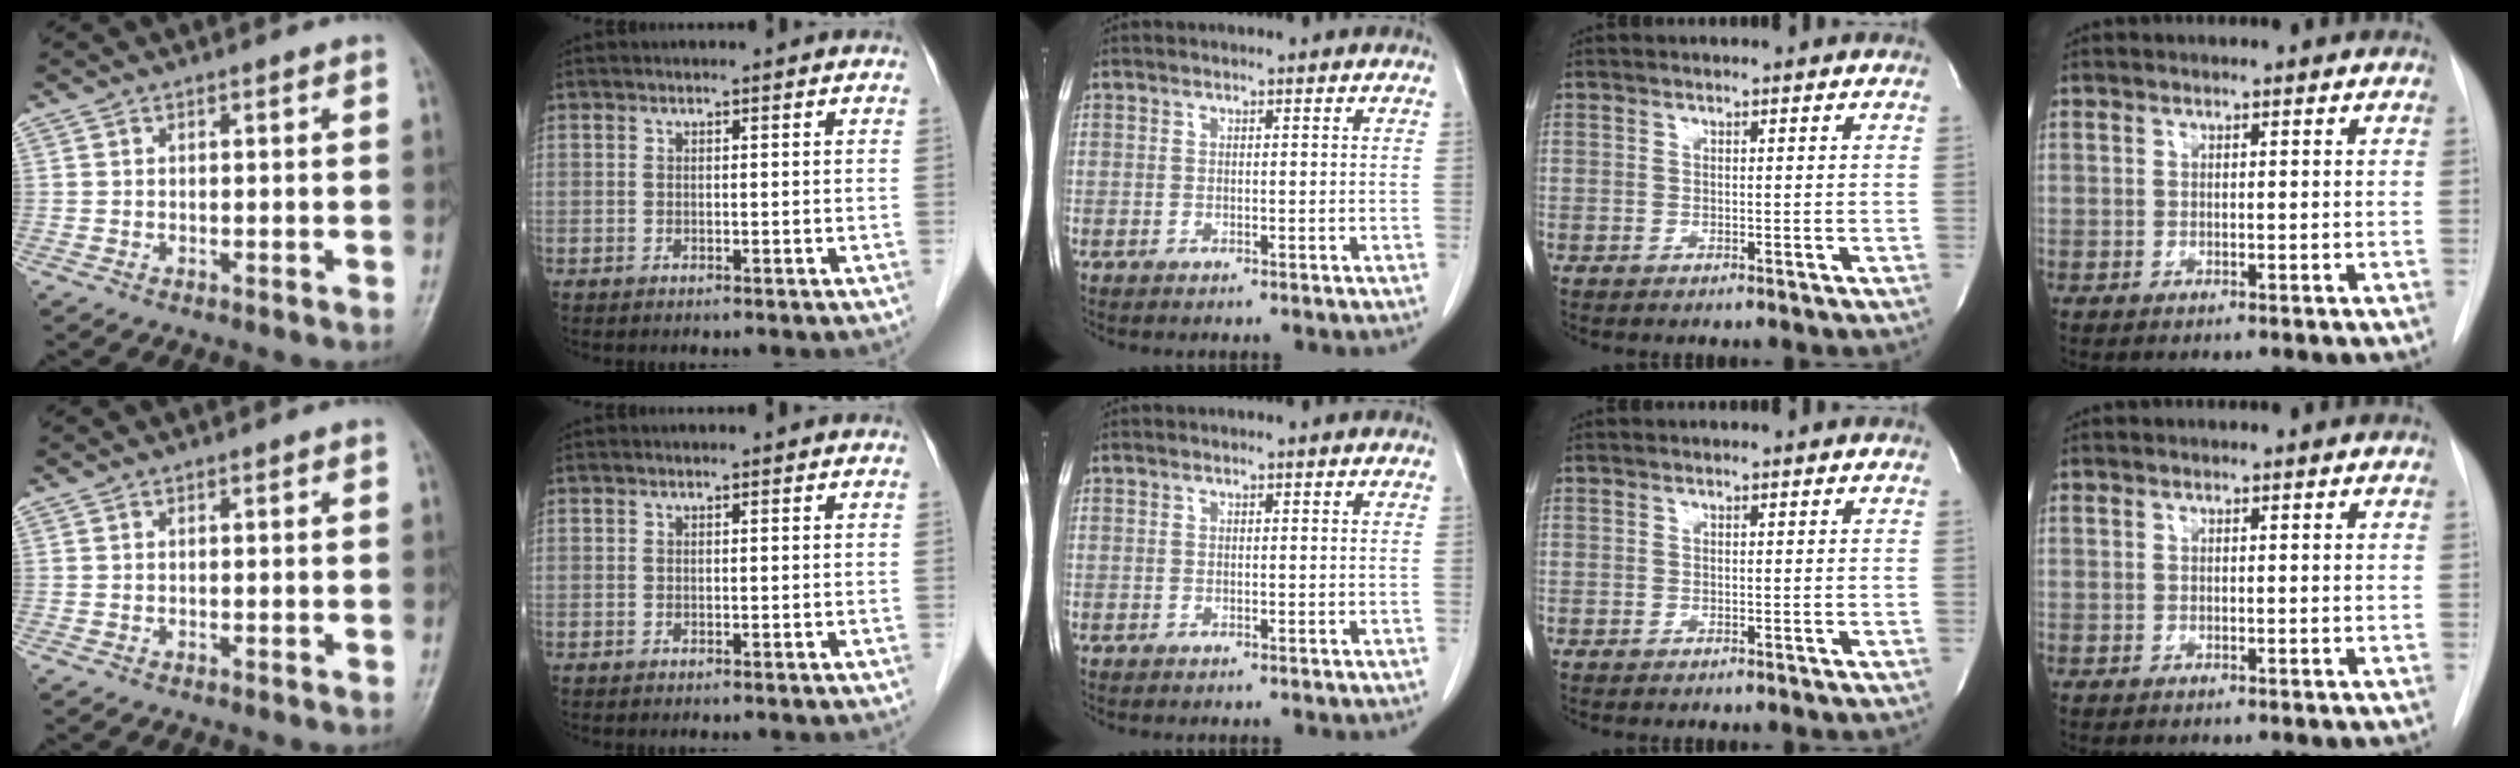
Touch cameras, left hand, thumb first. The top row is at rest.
{}